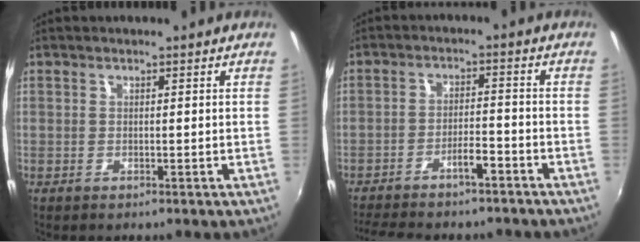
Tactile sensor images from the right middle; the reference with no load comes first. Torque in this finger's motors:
{"motor_torque": [1.08, -1.06, 0.16, 0.08]}